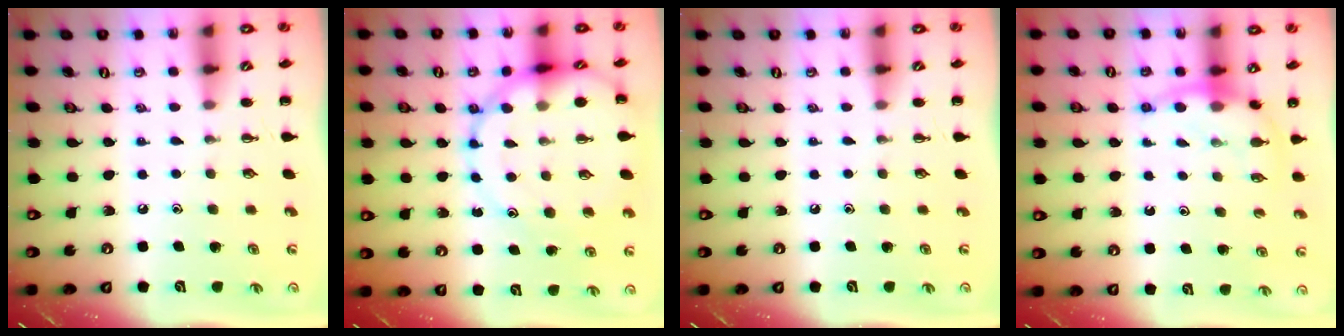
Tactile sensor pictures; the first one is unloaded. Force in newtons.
{"total": 14.2, "press": 14.0, "slide": 2.3}
{"total": 0.0}
{"total": 8.2, "press": 8.1, "slide": 1.4}